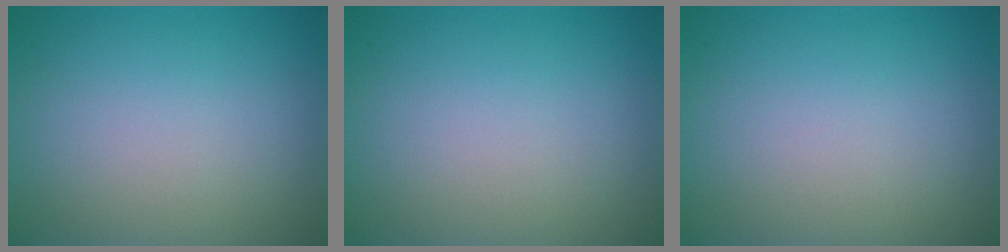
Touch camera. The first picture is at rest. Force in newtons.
{"total": 0.0}
{"total": 0.0}